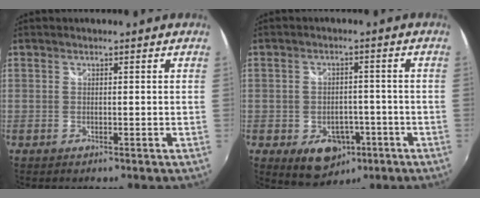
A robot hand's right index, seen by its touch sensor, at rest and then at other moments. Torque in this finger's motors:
{"motor_torque": [0.33, -0.38, 0.10, 0.05]}